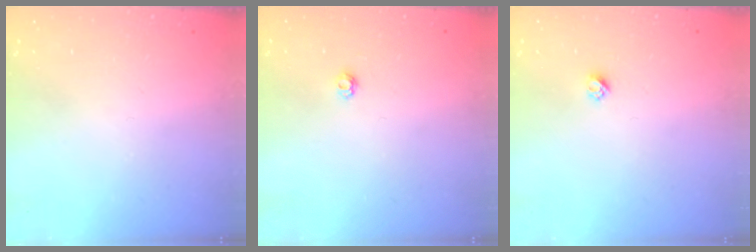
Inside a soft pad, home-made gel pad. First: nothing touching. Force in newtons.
{"total": 2.9, "press": 2.9, "slide": 0.4}
{"total": 2.4, "press": 2.4, "slide": 0.2}